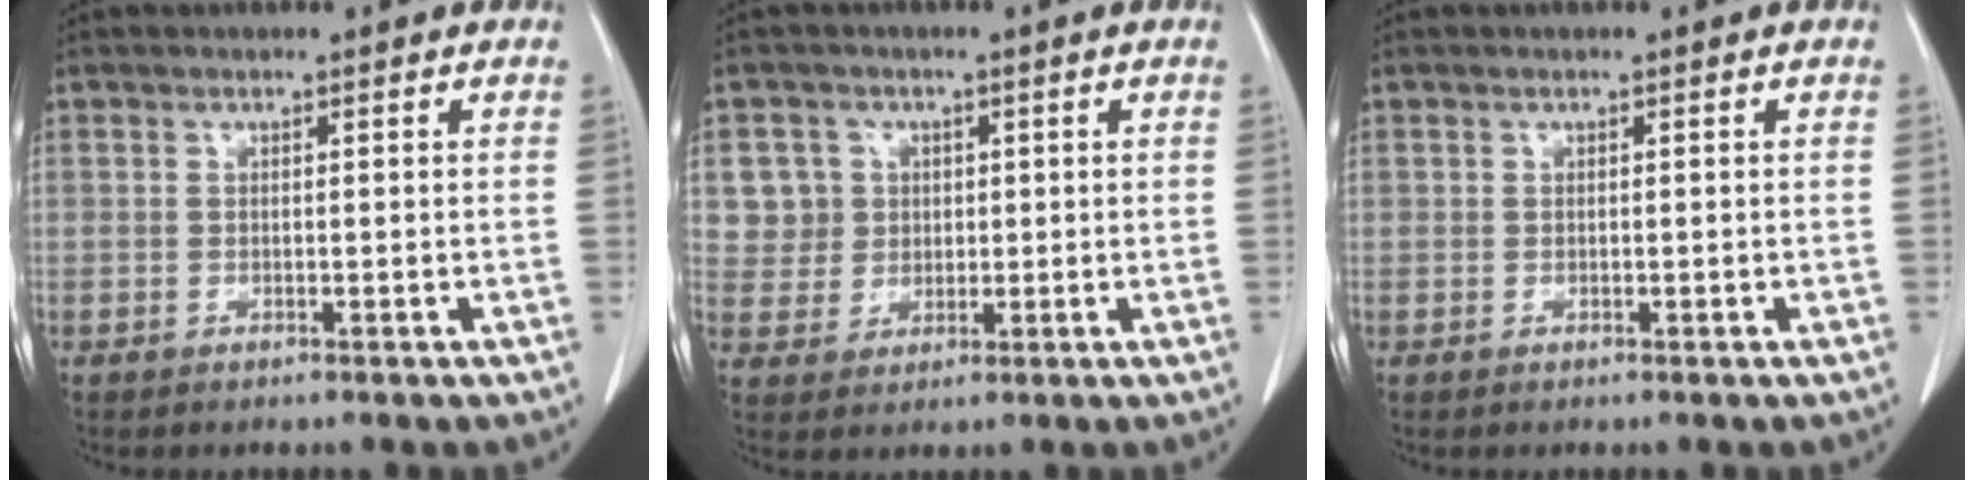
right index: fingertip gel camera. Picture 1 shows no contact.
{"total": 5.6, "force": [1.5, 5.4, 0.1], "torque": [0.009, 0.014, 0.034]}
{"total": 0.0}